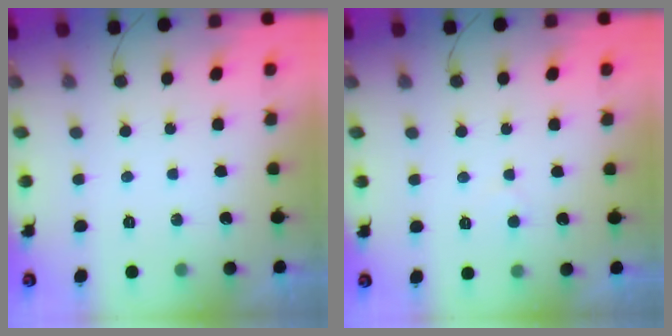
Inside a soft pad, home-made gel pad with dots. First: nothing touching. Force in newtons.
{"total": 2.3, "press": 2.3, "slide": 0.2}